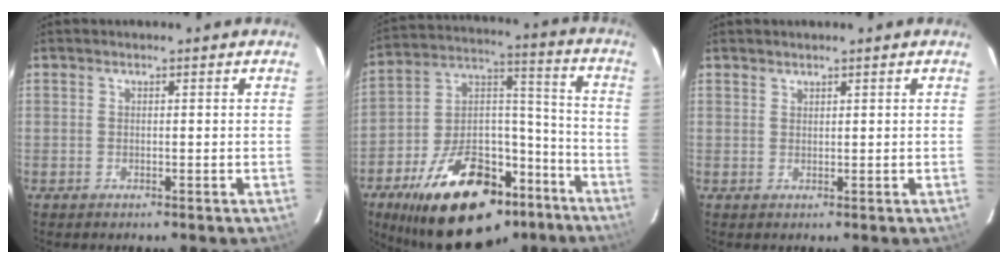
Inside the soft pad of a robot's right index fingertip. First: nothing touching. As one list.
[{"total": 27.9, "force": [-18.2, 13.7, 16.2], "torque": [-0.296, 0.041, -0.262]}, {"total": 0.8, "force": [0.8, 0.3, 0.0], "torque": [0.000, 0.002, 0.015]}]